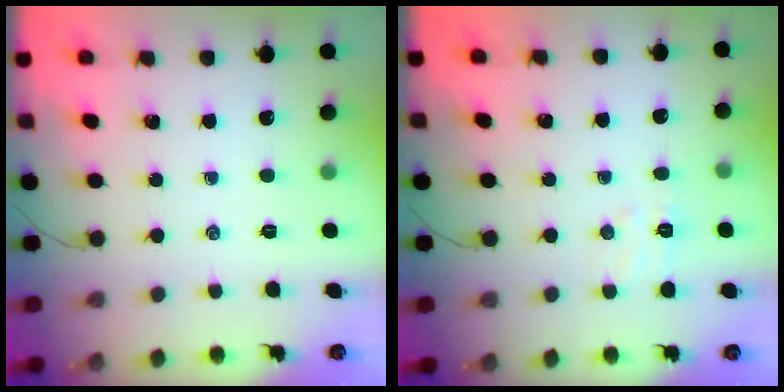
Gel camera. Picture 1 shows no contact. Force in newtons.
{"total": 4.5, "press": 4.4, "slide": 1.0}